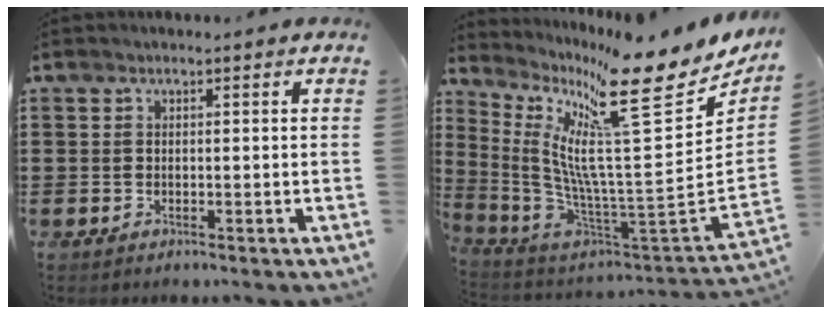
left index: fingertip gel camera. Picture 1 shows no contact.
{"total": 18.5, "force": [10.4, 3.3, 15.0], "torque": [-0.305, -0.084, 0.160]}